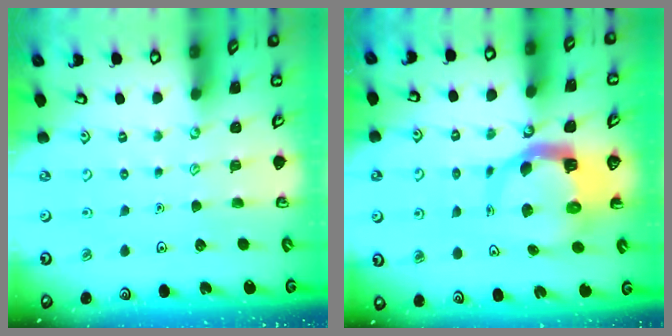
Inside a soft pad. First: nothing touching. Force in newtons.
{"total": 8.5, "press": 8.4, "slide": 1.3}